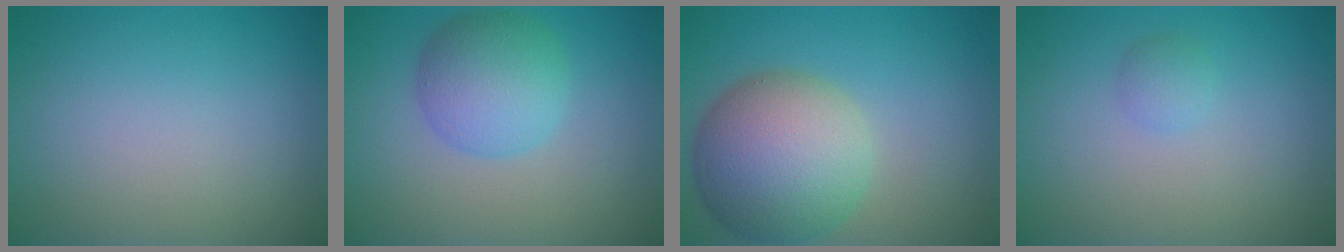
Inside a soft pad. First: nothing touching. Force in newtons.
{"total": 5.1, "press": 5.1, "slide": 0.1}
{"total": 9.5, "press": 9.4, "slide": 0.7}
{"total": 1.1, "press": 1.1, "slide": 0.0}